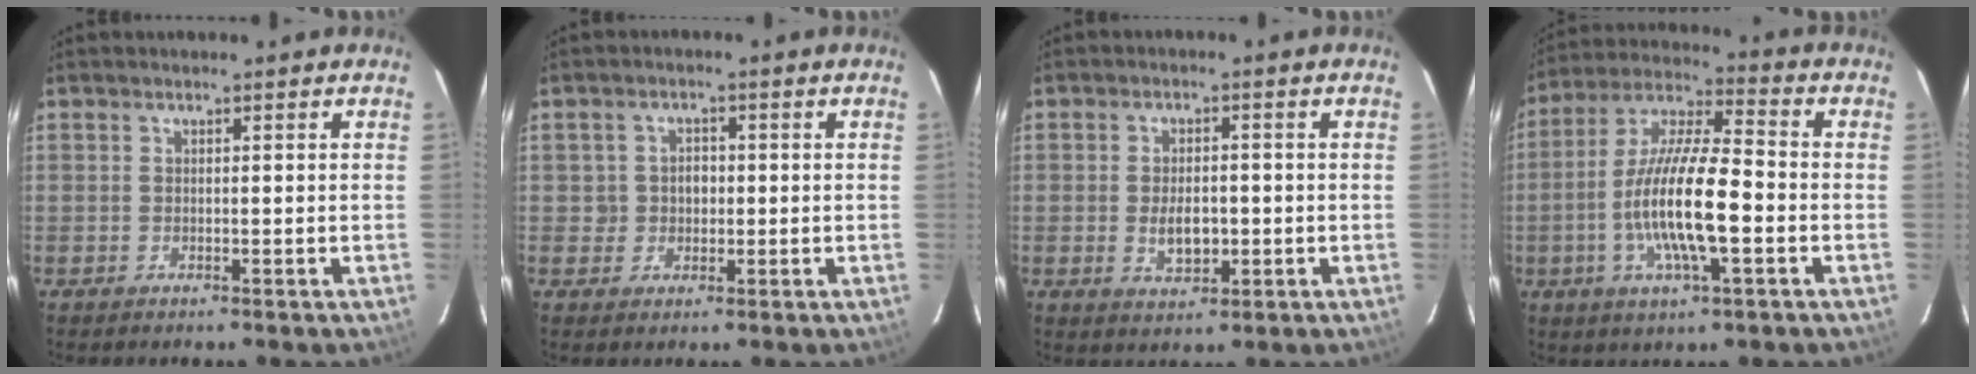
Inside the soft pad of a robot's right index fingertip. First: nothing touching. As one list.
[{"total": 3.1, "force": [-0.1, 3.0, 0.8], "torque": [-0.011, 0.012, -0.002]}, {"total": 5.4, "force": [-0.9, 3.1, 4.4], "torque": [-0.082, -0.004, -0.009]}, {"total": 15.7, "force": [-3.7, 3.5, 14.8], "torque": [-0.291, -0.004, -0.073]}]